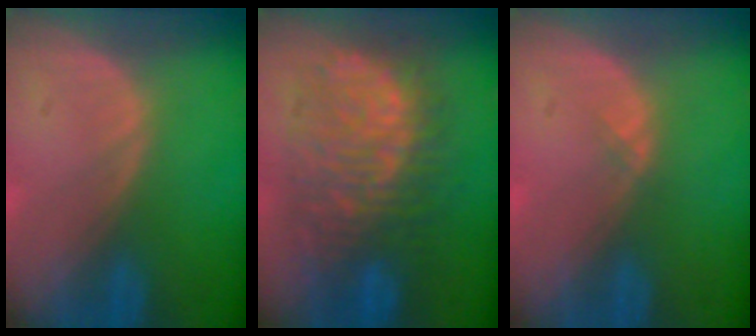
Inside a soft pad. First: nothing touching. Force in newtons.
{"total": 12.2, "press": 12.1, "slide": 1.3}
{"total": 0.8, "press": 0.5, "slide": 0.6}